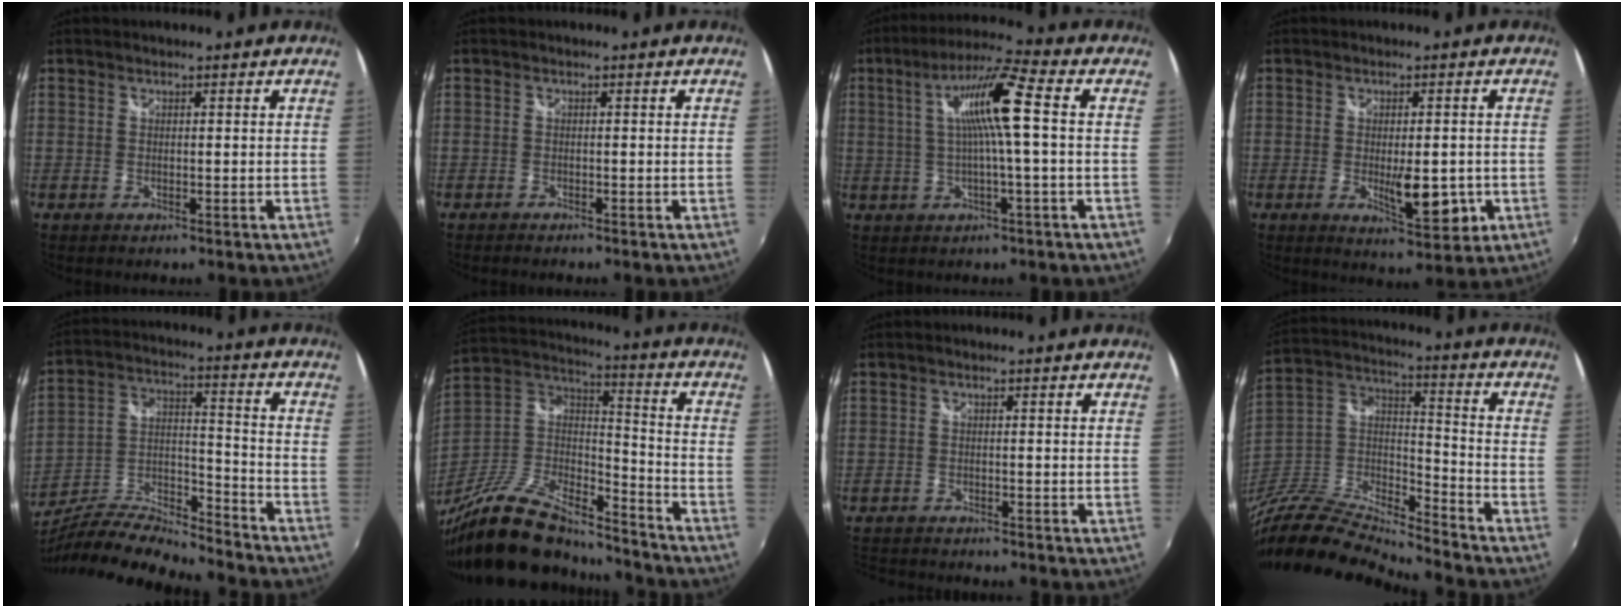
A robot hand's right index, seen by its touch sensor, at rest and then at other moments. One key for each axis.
{"total": 1.2, "fx": -1.2, "fy": 0.2, "fz": 0.3, "tx": -0.009, "ty": -0.009, "tz": -0.021}
{"total": 10.8, "fx": 1.7, "fy": 0.1, "fz": 10.7, "tx": -0.195, "ty": 0.015, "tz": 0.030}
{"total": 7.9, "fx": -1.8, "fy": 2.8, "fz": 7.1, "tx": -0.105, "ty": -0.020, "tz": -0.021}
{"total": 16.6, "fx": -14.1, "fy": 3.0, "fz": 8.3, "tx": -0.166, "ty": -0.006, "tz": -0.250}
{"total": 25.5, "fx": -19.7, "fy": 8.6, "fz": 13.7, "tx": -0.277, "ty": -0.011, "tz": -0.335}
{"total": 5.6, "fx": -5.4, "fy": 1.0, "fz": 1.2, "tx": -0.045, "ty": -0.017, "tz": -0.094}
{"total": 18.0, "fx": -15.5, "fy": 3.2, "fz": 8.5, "tx": -0.190, "ty": -0.009, "tz": -0.309}